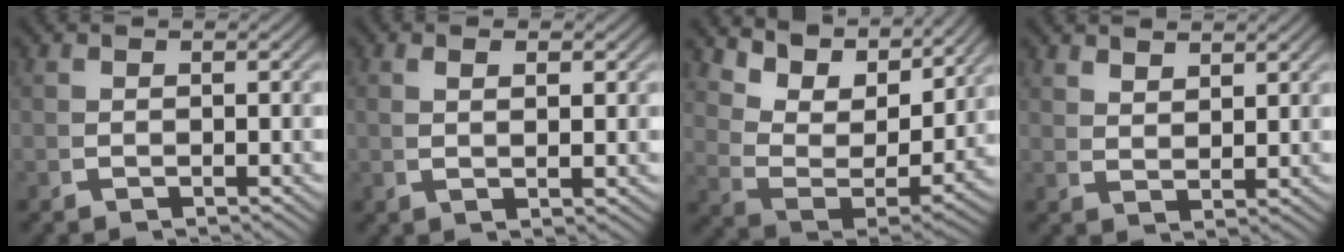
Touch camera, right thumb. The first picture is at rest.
{"total": 1.7, "force": [0.8, -0.1, 1.5], "torque": [-0.024, 0.004, 0.020]}
{"total": 9.9, "force": [4.5, 5.2, 7.1], "torque": [-0.156, -0.014, 0.081]}
{"total": 2.5, "force": [2.4, 0.0, 0.6], "torque": [-0.003, 0.003, 0.053]}